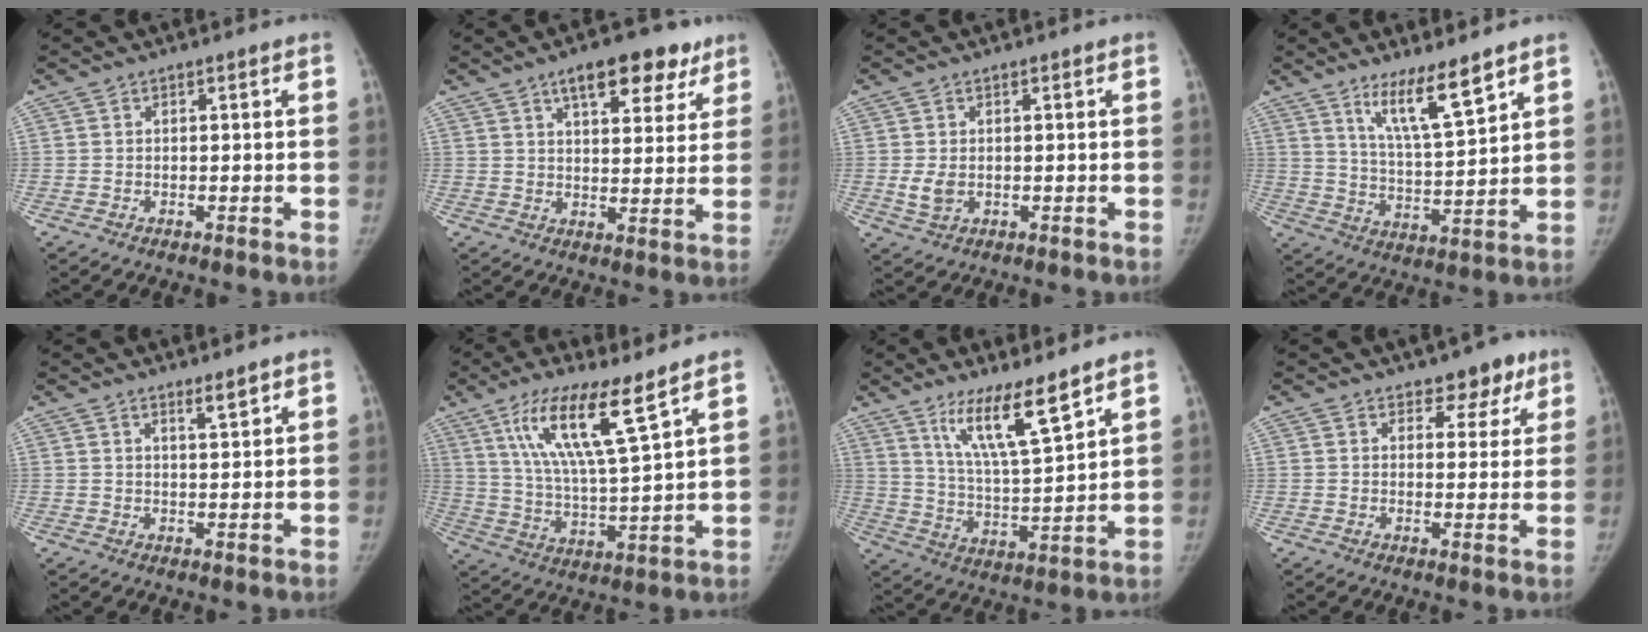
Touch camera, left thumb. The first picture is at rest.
{"total": 12.4, "force": [7.5, 5.8, 8.1], "torque": [-0.068, -0.020, 0.102]}
{"total": 3.0, "force": [-0.3, 2.1, 2.2], "torque": [-0.043, -0.006, -0.002]}
{"total": 10.2, "force": [7.1, 1.3, 7.2], "torque": [-0.123, -0.057, 0.135]}
{"total": 2.5, "force": [1.9, 0.3, 1.6], "torque": [-0.023, -0.017, 0.033]}
{"total": 14.9, "force": [8.7, 1.9, 12.0], "torque": [-0.223, -0.046, 0.168]}
{"total": 12.3, "force": [8.4, 1.5, 8.8], "torque": [-0.151, -0.063, 0.162]}
{"total": 5.6, "force": [3.7, 3.4, 2.3], "torque": [0.014, -0.015, 0.045]}